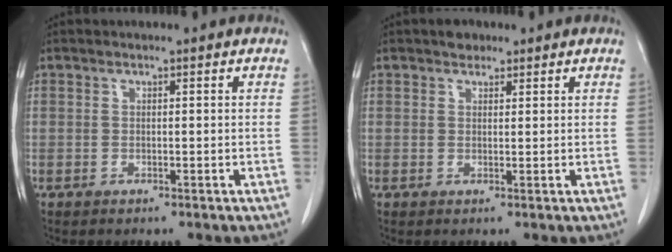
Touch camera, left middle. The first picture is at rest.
{"total": 1.9, "force": [1.4, 1.2, 0.5], "torque": [-0.010, 0.006, 0.020]}